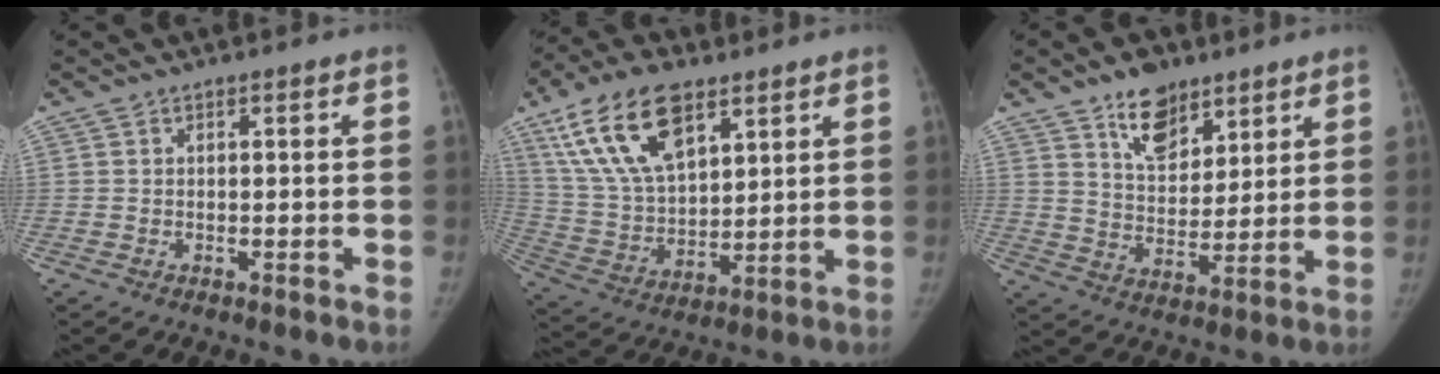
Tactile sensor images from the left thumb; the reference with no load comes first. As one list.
[{"total": 18.3, "force": [9.9, 9.1, 12.5], "torque": [-0.211, -0.028, 0.191]}, {"total": 10.5, "force": [7.0, 5.7, 5.2], "torque": [-0.055, -0.047, 0.124]}]